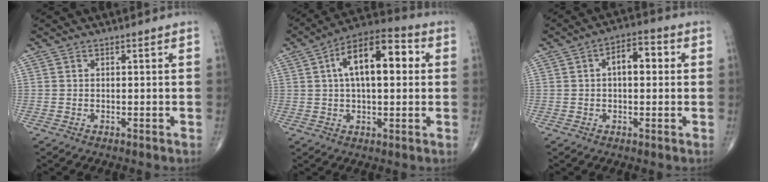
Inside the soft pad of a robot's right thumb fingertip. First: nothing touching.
{"total": 15.1, "force": [3.1, 7.1, 13.0], "torque": [-0.198, 0.029, 0.043]}
{"total": 6.8, "force": [1.1, 3.5, 5.7], "torque": [-0.075, 0.020, 0.009]}